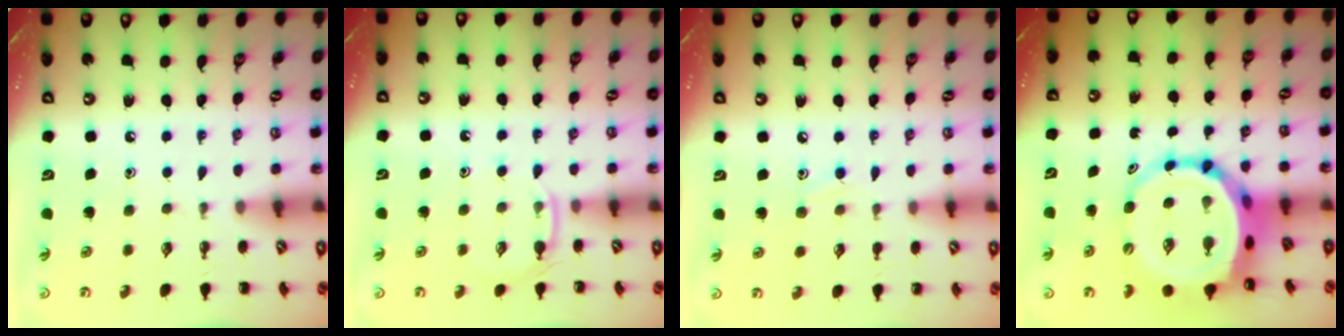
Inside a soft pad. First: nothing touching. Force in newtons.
{"total": 4.6, "press": 4.4, "slide": 1.4}
{"total": 6.2, "press": 5.9, "slide": 2.2}
{"total": 10.0, "press": 9.7, "slide": 2.5}